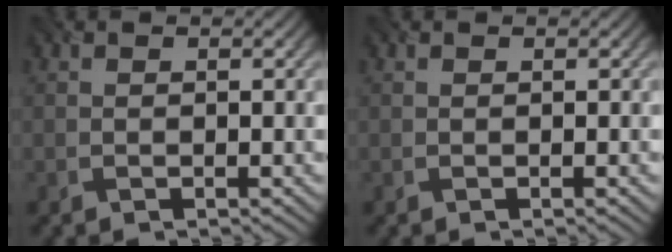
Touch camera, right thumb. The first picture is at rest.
{"total": 0.5, "force": [0.3, 0.0, 0.4], "torque": [-0.008, 0.005, 0.005]}